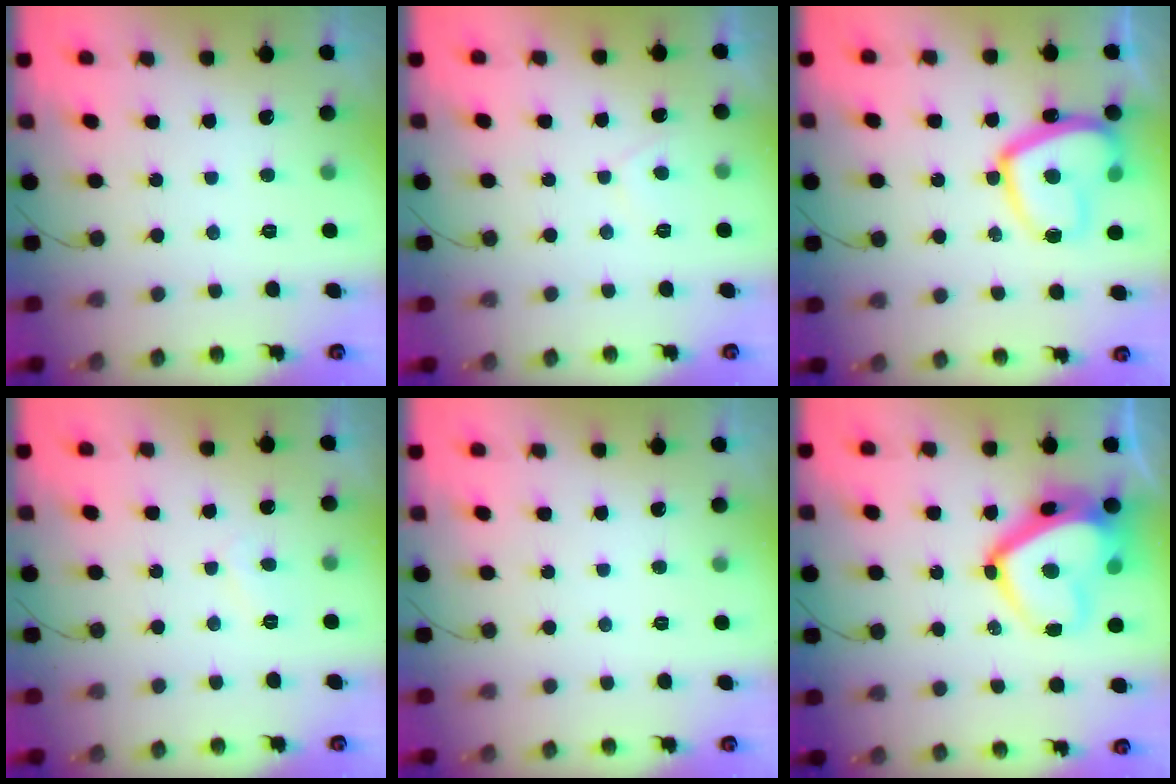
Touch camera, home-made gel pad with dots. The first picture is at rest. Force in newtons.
{"total": 1.5, "press": 1.4, "slide": 0.5}
{"total": 16.3, "press": 16.2, "slide": 1.6}
{"total": 3.0, "press": 2.9, "slide": 0.3}
{"total": 0.0}
{"total": 16.2, "press": 16.1, "slide": 1.9}